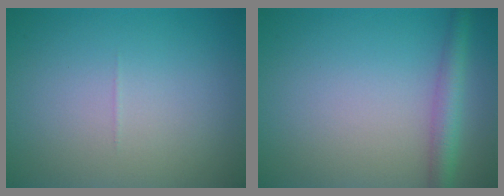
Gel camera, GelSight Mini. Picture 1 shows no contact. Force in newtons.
{"total": 2.9, "press": 2.9, "slide": 0.1}